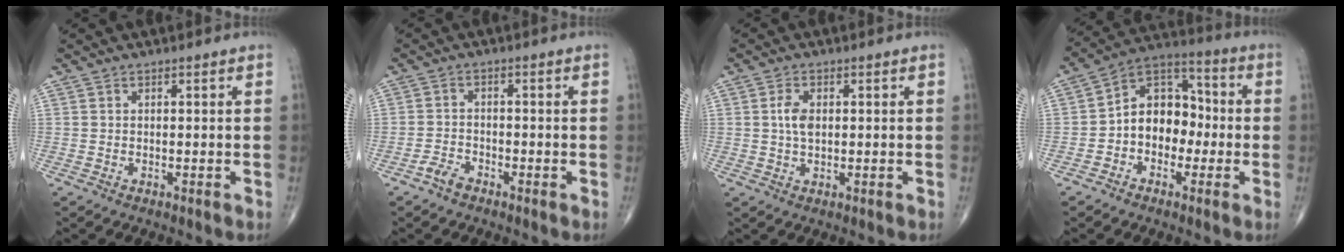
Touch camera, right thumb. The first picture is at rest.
{"total": 2.7, "force": [-2.0, 1.3, 1.1], "torque": [-0.022, 0.009, -0.040]}
{"total": 3.6, "force": [0.5, 2.1, 2.8], "torque": [-0.056, 0.000, 0.007]}
{"total": 11.8, "force": [-1.7, 8.8, 7.7], "torque": [-0.084, 0.047, -0.043]}